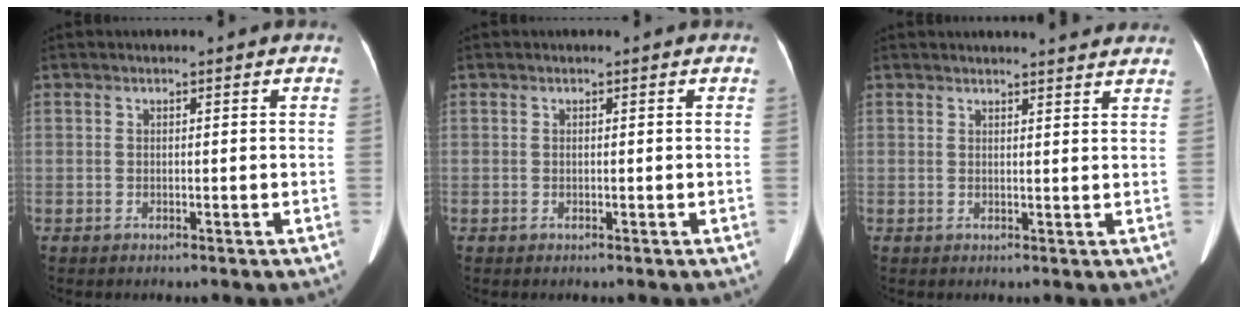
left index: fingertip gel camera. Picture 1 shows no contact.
{"total": 0.0}
{"total": 6.3, "force": [6.0, 0.5, 1.9], "torque": [-0.023, 0.008, 0.057]}